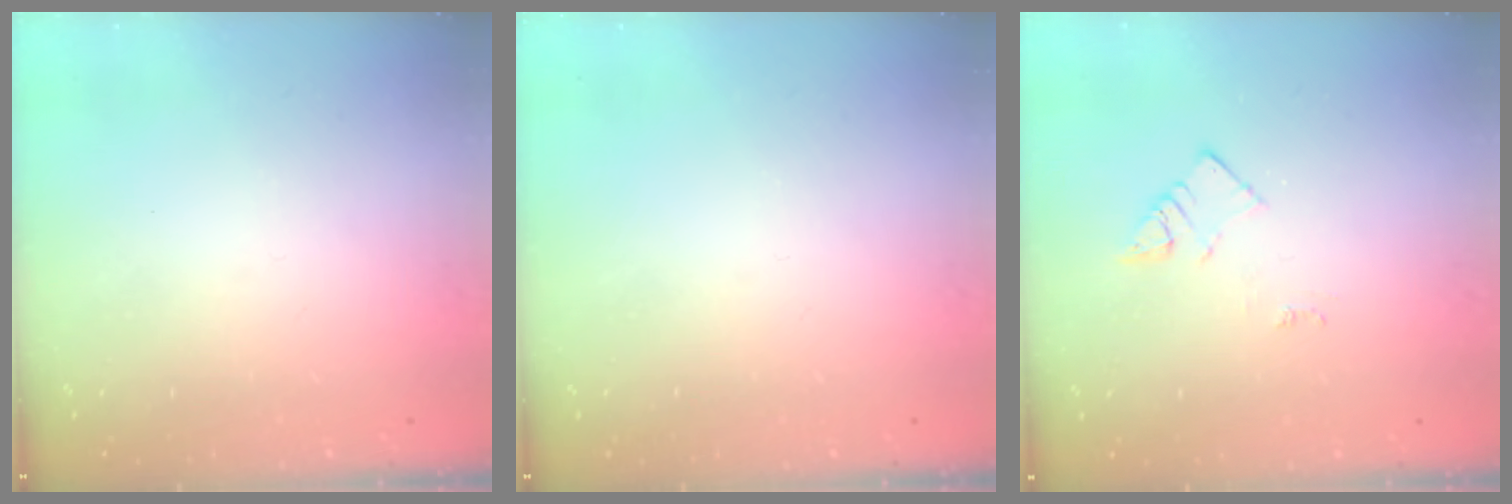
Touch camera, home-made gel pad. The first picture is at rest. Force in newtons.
{"total": 0.0}
{"total": 2.7, "press": 2.6, "slide": 0.4}